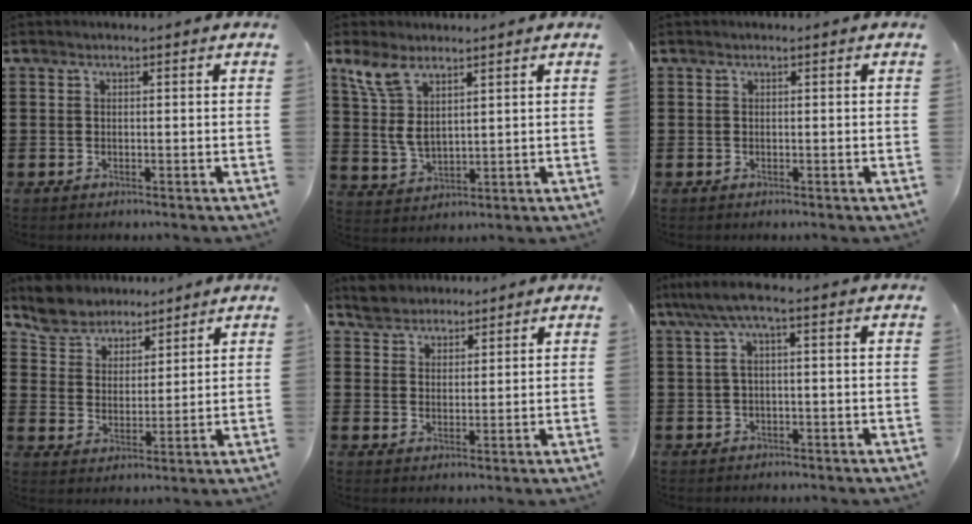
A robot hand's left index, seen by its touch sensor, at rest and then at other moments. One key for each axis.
{"total": 6.9, "fx": 3.9, "fy": 3.2, "fz": 4.7, "tx": -0.111, "ty": -0.003, "tz": 0.070}
{"total": 0.0}
{"total": 5.9, "fx": 5.5, "fy": 2.1, "fz": 0.0, "tx": -0.031, "ty": -0.018, "tz": 0.103}
{"total": 4.1, "fx": 3.7, "fy": 1.8, "fz": 0.0, "tx": -0.016, "ty": 0.001, "tz": 0.072}
{"total": 4.0, "fx": 0.1, "fy": 0.6, "fz": 3.9, "tx": -0.087, "ty": -0.002, "tz": -0.006}